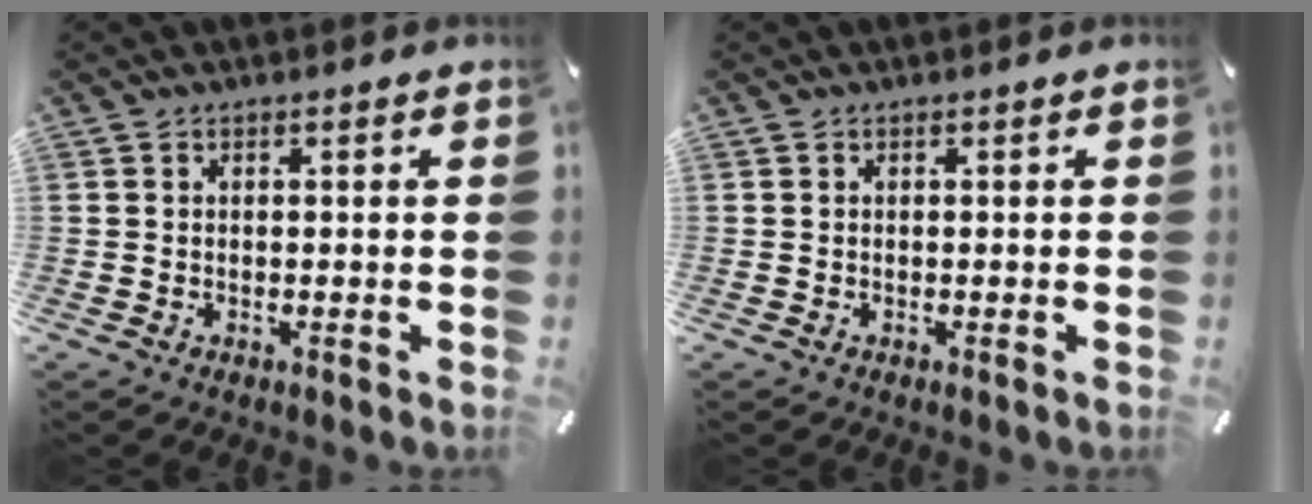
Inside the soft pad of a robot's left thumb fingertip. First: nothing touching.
{"total": 0.0}